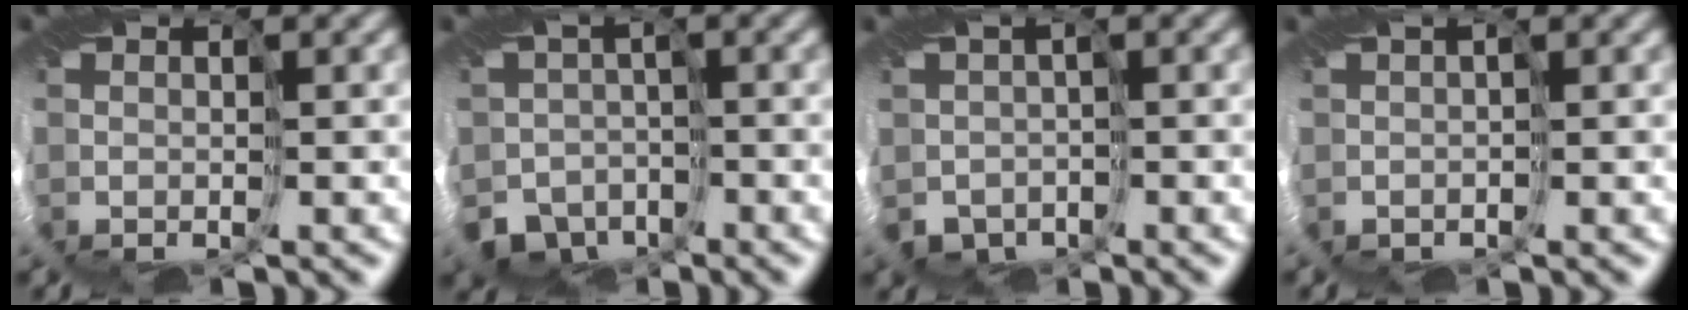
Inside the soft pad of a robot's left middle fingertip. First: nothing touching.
{"total": 4.1, "force": [-2.5, 3.2, 0.7], "torque": [-0.004, -0.003, -0.054]}
{"total": 2.6, "force": [-0.5, 2.4, 0.8], "torque": [-0.017, -0.004, -0.006]}
{"total": 1.0, "force": [0.5, 0.7, 0.5], "torque": [-0.015, 0.011, 0.014]}